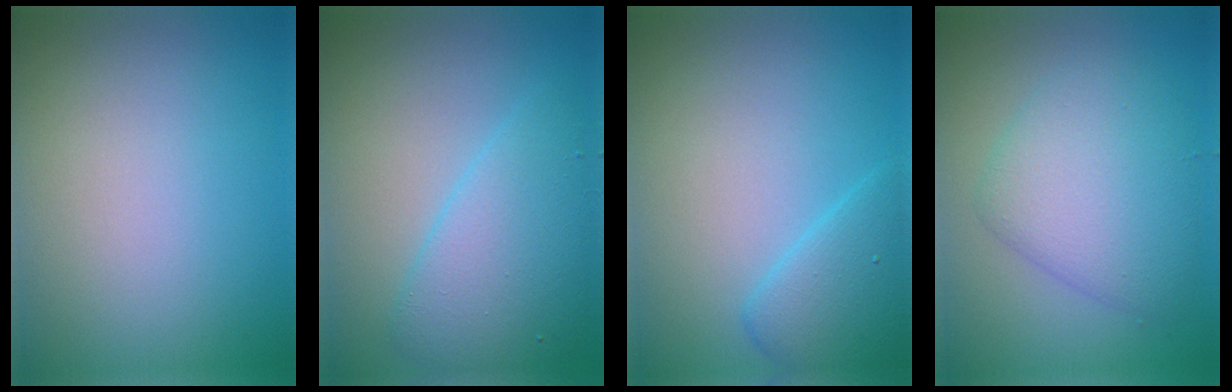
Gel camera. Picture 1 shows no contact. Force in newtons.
{"total": 5.0, "press": 5.0, "slide": 0.3}
{"total": 3.5, "press": 3.5, "slide": 0.2}
{"total": 5.4, "press": 5.4, "slide": 0.1}